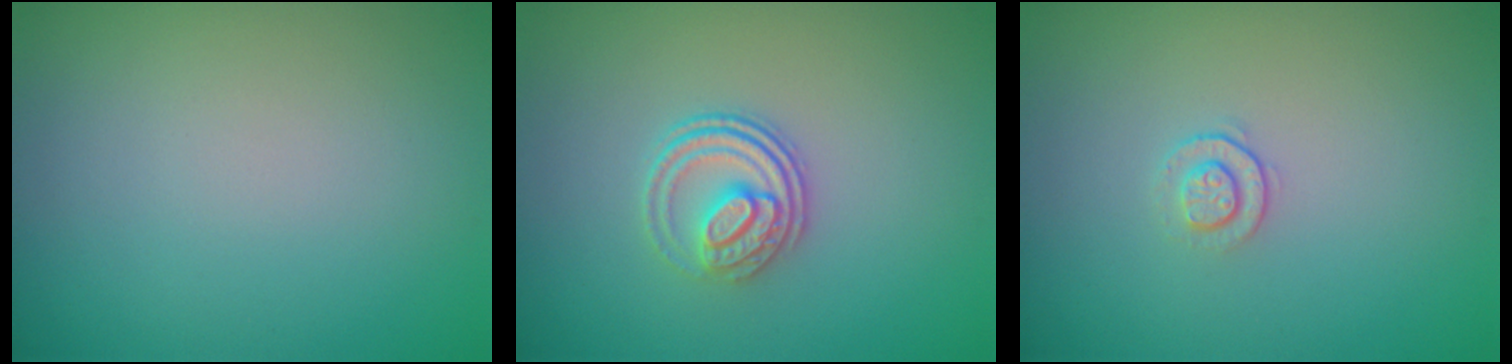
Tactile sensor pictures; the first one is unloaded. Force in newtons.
{"total": 2.9, "press": 2.4, "slide": 1.6}
{"total": 1.1, "press": 0.7, "slide": 0.9}